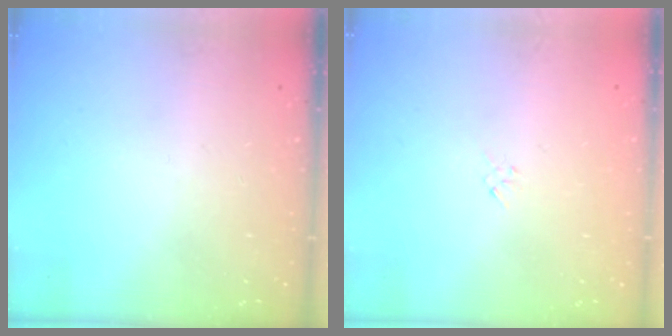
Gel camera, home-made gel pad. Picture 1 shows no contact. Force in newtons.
{"total": 1.3, "press": 1.3, "slide": 0.4}